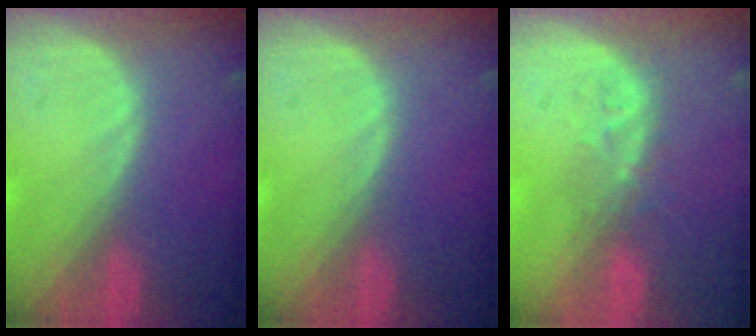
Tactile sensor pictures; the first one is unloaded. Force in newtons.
{"total": 0.0}
{"total": 3.4, "press": 3.2, "slide": 1.1}